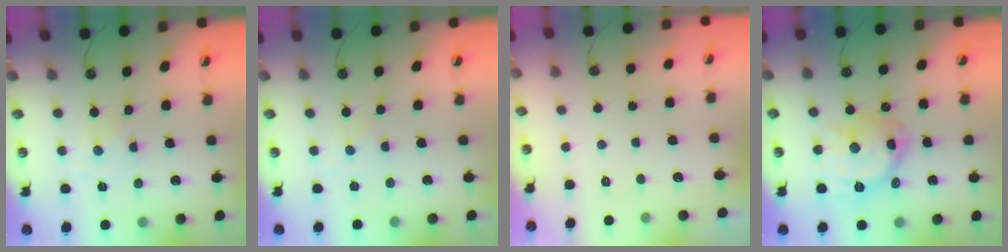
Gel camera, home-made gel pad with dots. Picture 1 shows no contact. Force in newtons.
{"total": 0.8, "press": 0.7, "slide": 0.4}
{"total": 0.0}
{"total": 15.8, "press": 15.7, "slide": 1.6}